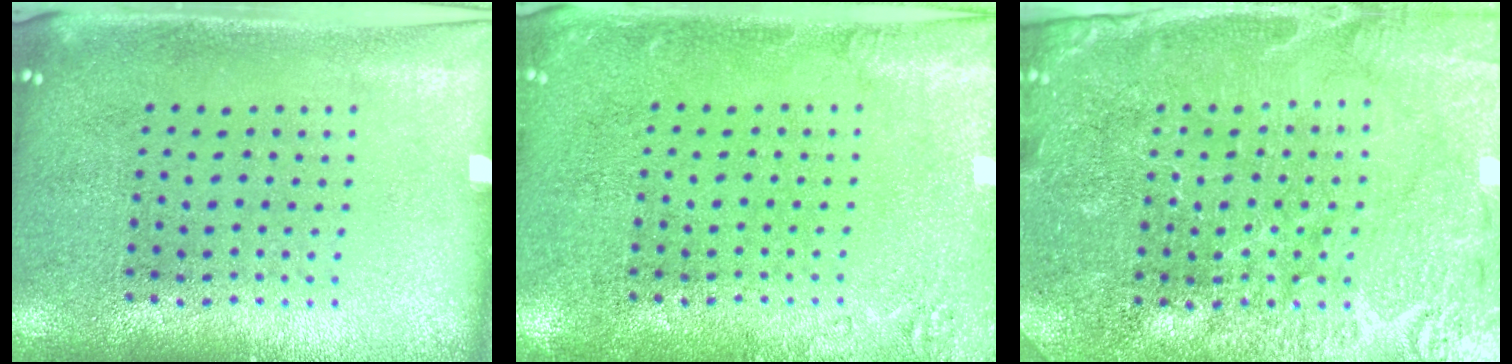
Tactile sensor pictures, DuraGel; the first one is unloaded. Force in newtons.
{"total": 1.8, "press": 1.7, "slide": 0.4}
{"total": 3.8, "press": 3.7, "slide": 1.0}